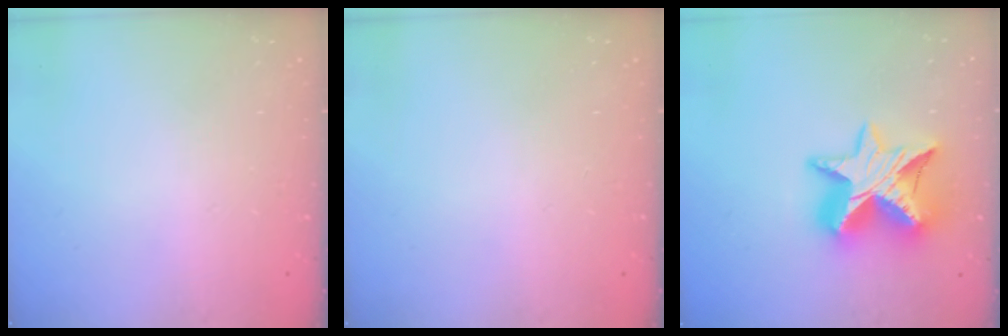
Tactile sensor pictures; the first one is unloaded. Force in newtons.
{"total": 0.0}
{"total": 16.4, "press": 16.4, "slide": 1.3}